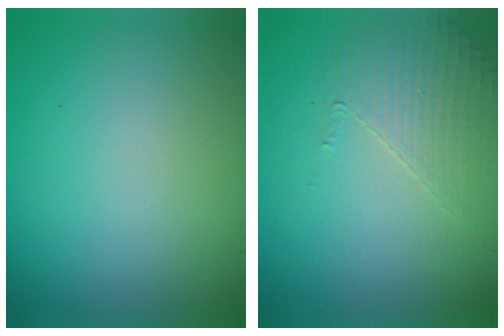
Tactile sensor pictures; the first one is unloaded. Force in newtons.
{"total": 1.8, "press": 1.2, "slide": 1.3}